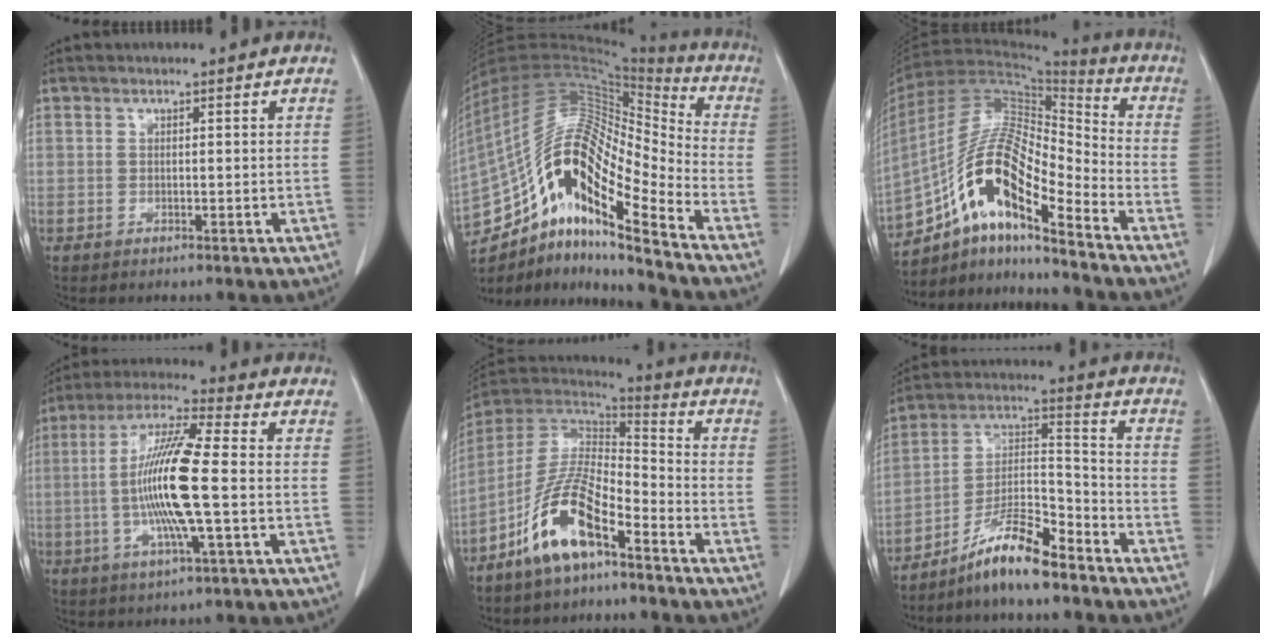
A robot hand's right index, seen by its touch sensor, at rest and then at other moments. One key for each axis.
{"total": 22.9, "fx": -13.9, "fy": 5.0, "fz": 17.5, "tx": -0.348, "ty": 0.030, "tz": -0.248}
{"total": 16.0, "fx": -9.4, "fy": 3.6, "fz": 12.5, "tx": -0.242, "ty": 0.027, "tz": -0.165}
{"total": 14.1, "fx": -1.4, "fy": 0.8, "fz": 14.0, "tx": -0.278, "ty": -0.001, "tz": -0.034}
{"total": 12.7, "fx": -7.5, "fy": 3.7, "fz": 9.6, "tx": -0.195, "ty": 0.001, "tz": -0.146}
{"total": 10.4, "fx": -8.1, "fy": 1.4, "fz": 6.3, "tx": -0.121, "ty": 0.010, "tz": -0.151}